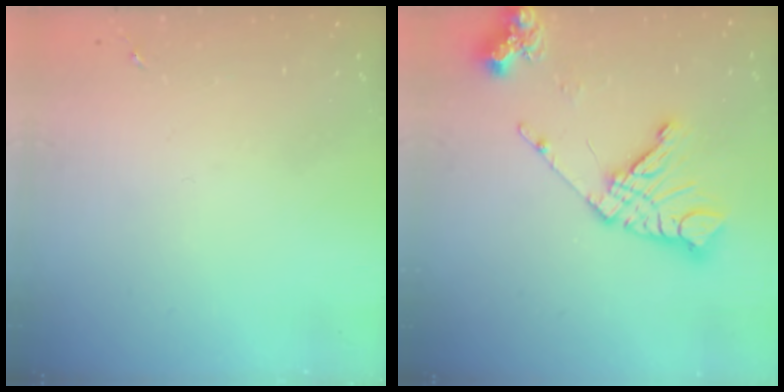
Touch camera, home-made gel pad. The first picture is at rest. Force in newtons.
{"total": 16.8, "press": 16.7, "slide": 2.2}